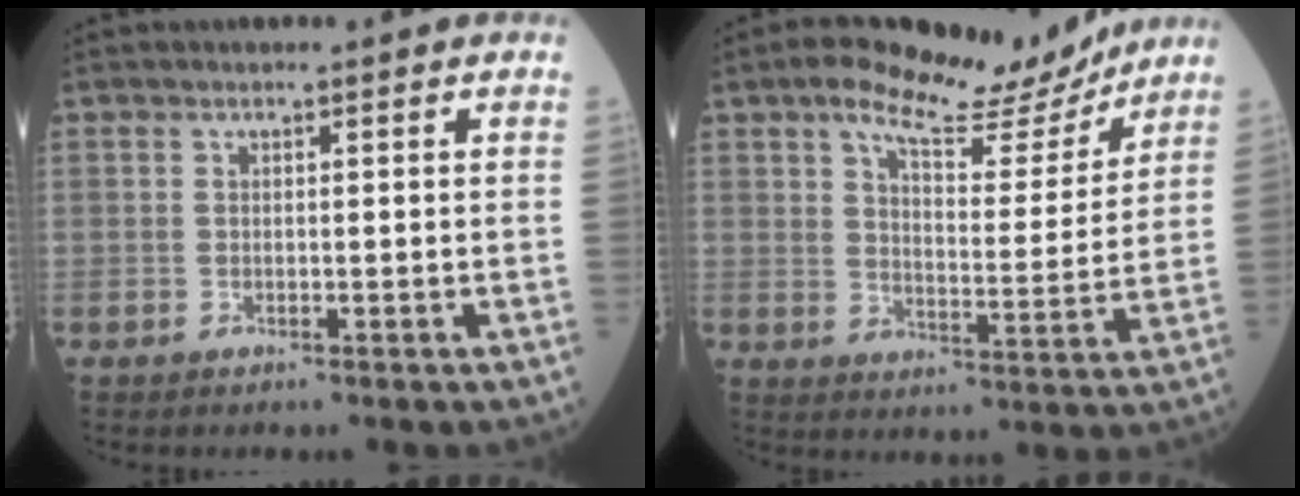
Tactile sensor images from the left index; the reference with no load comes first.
{"total": 13.6, "force": [10.8, 4.1, 7.2], "torque": [-0.111, 0.008, 0.157]}